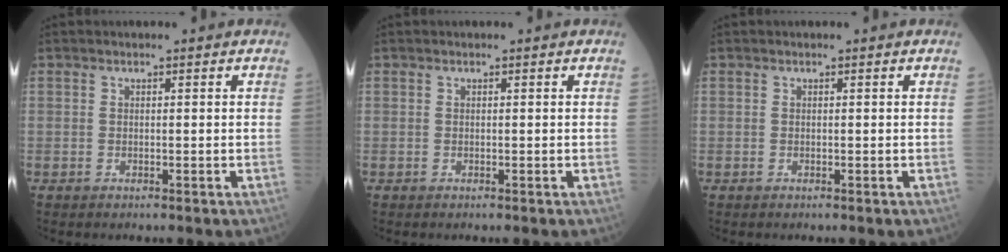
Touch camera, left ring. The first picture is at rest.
{"total": 0.0}
{"total": 0.0}